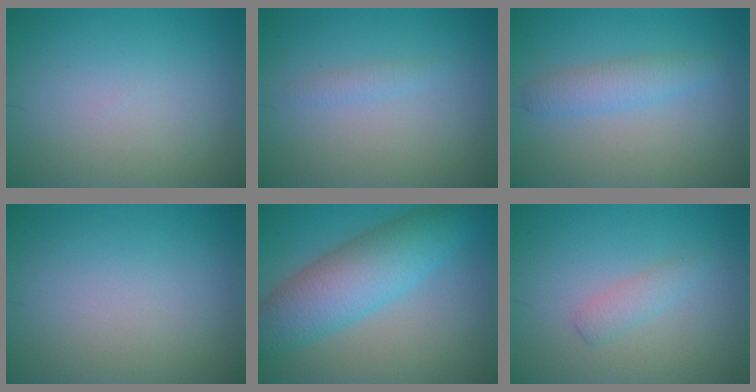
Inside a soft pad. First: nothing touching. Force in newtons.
{"total": 0.9, "press": 0.9, "slide": 0.1}
{"total": 2.4, "press": 2.4, "slide": 0.1}
{"total": 0.0}
{"total": 7.7, "press": 7.7, "slide": 0.1}
{"total": 1.5, "press": 1.5, "slide": 0.1}